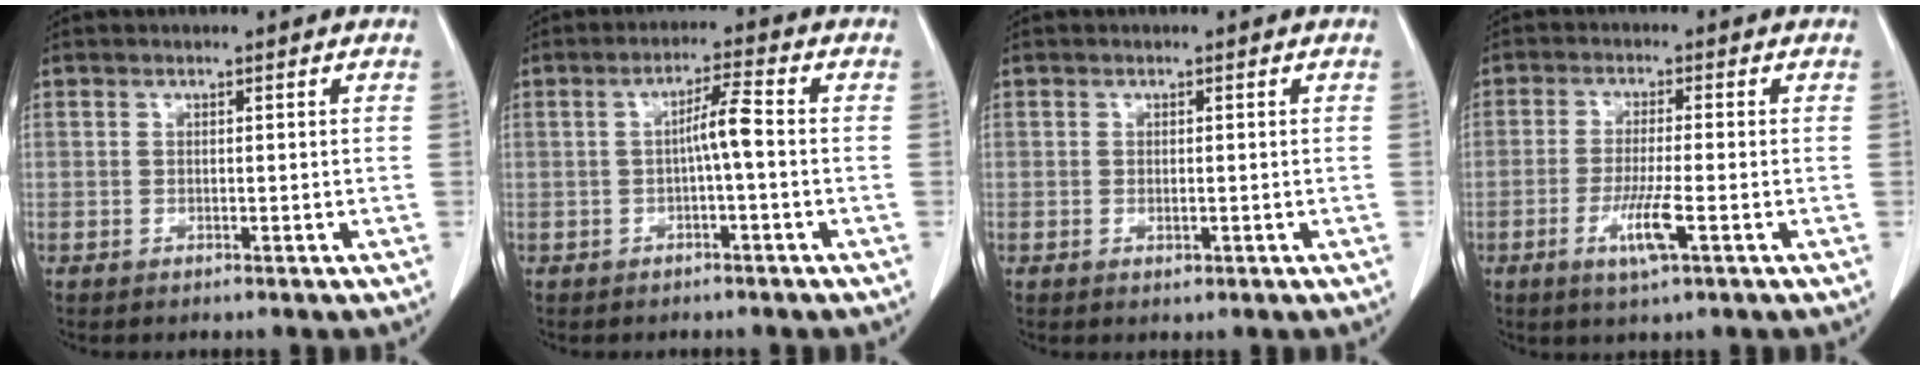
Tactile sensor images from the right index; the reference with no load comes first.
{"total": 4.2, "force": [-0.5, 0.2, 4.1], "torque": [-0.073, 0.011, -0.006]}
{"total": 1.5, "force": [-0.4, 0.7, 1.2], "torque": [-0.023, -0.002, 0.000]}
{"total": 6.2, "force": [-2.5, 0.3, 5.6], "torque": [-0.112, -0.012, -0.044]}